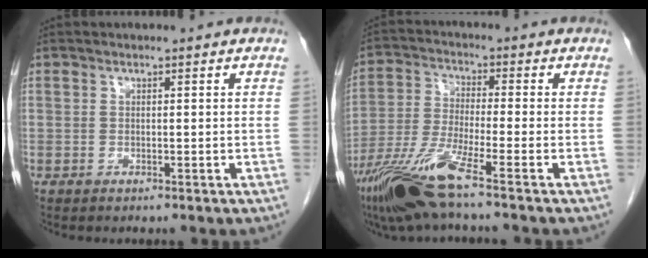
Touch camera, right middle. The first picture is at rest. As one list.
[{"total": 10.5, "force": [-7.0, -0.6, 7.8], "torque": [-0.165, -0.033, -0.137]}]